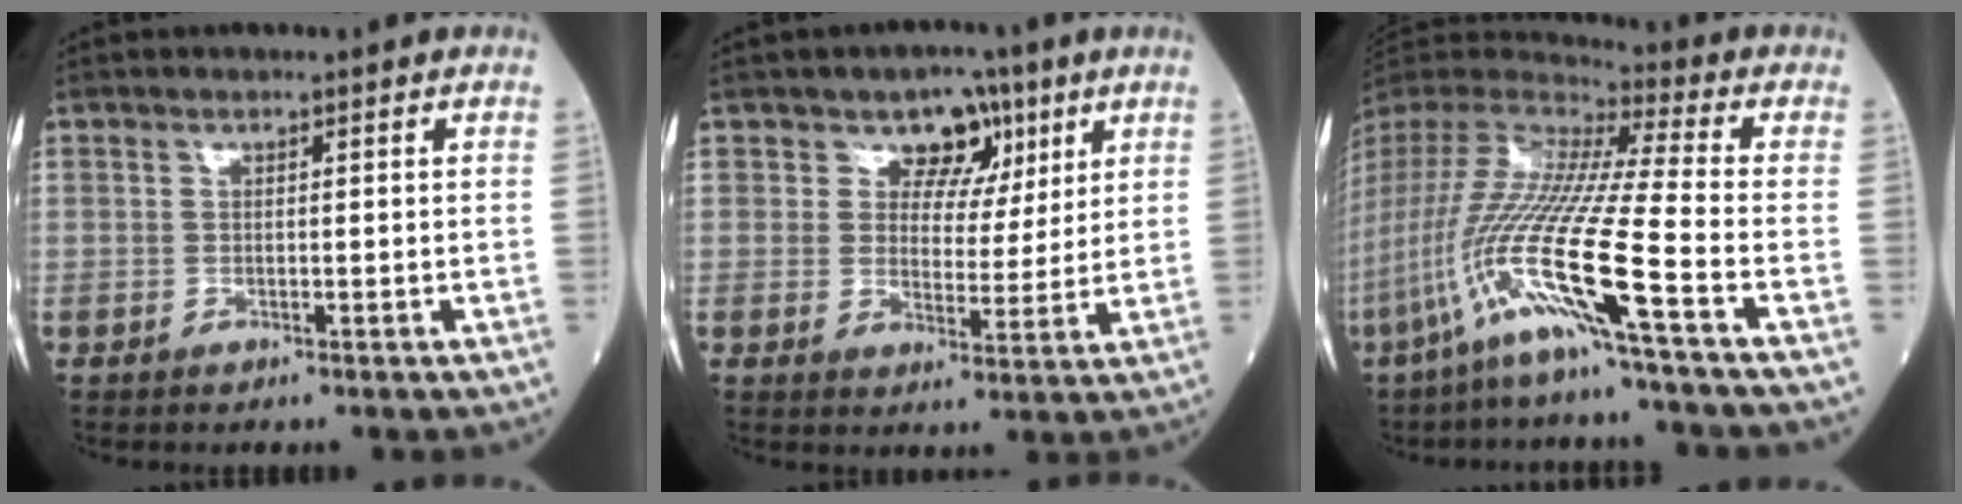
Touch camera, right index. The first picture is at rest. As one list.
[{"total": 6.5, "force": [3.5, 4.8, 2.6], "torque": [-0.020, 0.008, 0.049]}, {"total": 18.8, "force": [-8.6, -1.8, 16.6], "torque": [-0.365, -0.034, -0.180]}]